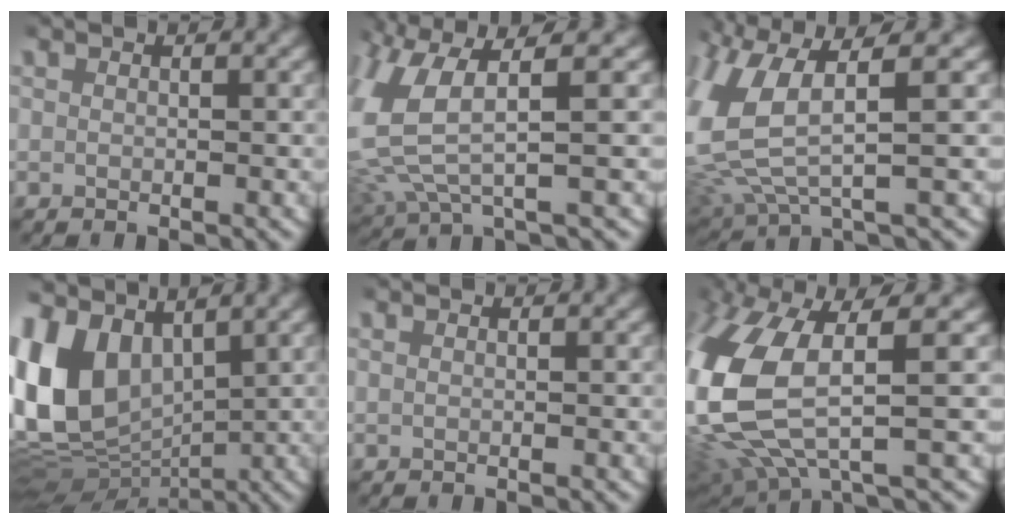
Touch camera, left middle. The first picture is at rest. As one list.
[{"total": 7.9, "force": [0.8, 5.3, 5.8], "torque": [-0.157, -0.002, 0.014]}, {"total": 9.4, "force": [0.9, 6.6, 6.7], "torque": [-0.176, -0.003, 0.017]}, {"total": 11.9, "force": [0.6, 9.3, 7.4], "torque": [-0.183, -0.025, 0.020]}, {"total": 0.0}, {"total": 12.3, "force": [-0.5, 8.2, 9.1], "torque": [-0.241, -0.023, 0.004]}]